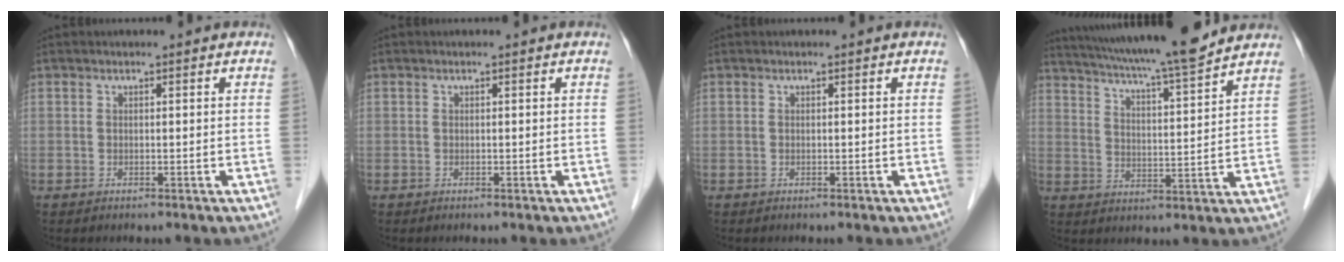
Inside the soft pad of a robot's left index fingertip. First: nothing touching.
{"total": 0.0}
{"total": 0.0}
{"total": 16.5, "force": [14.6, -0.3, 7.6], "torque": [-0.131, 0.002, 0.219]}